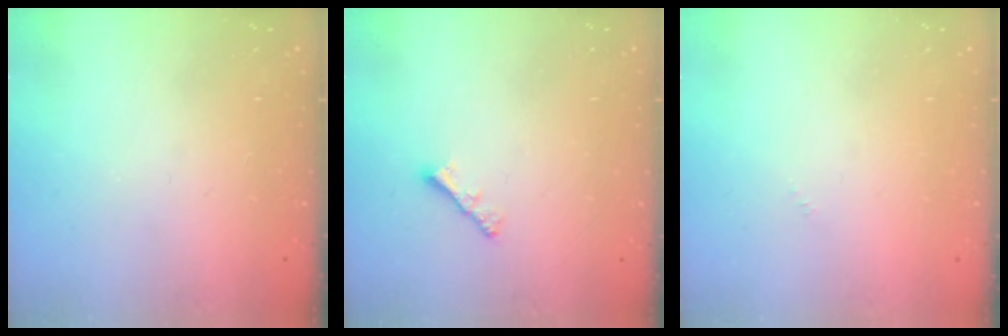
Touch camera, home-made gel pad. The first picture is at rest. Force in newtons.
{"total": 2.2, "press": 2.1, "slide": 0.6}
{"total": 0.0}